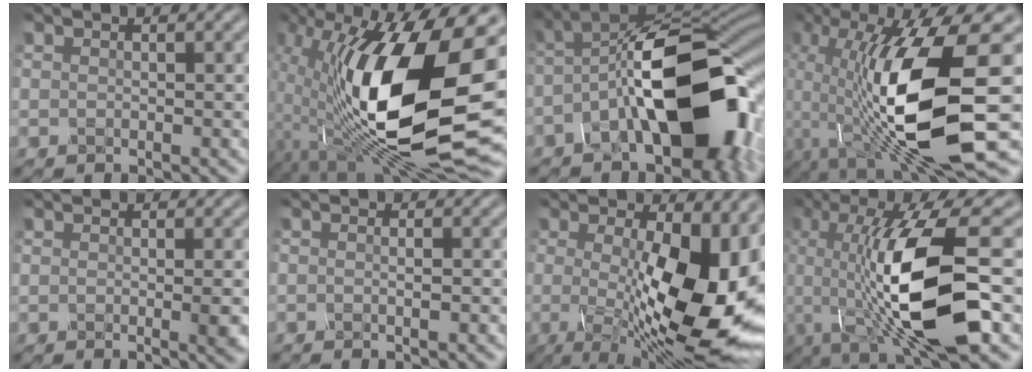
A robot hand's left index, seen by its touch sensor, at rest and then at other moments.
{"total": 17.0, "force": [-1.3, 6.8, 15.6], "torque": [-0.281, -0.009, -0.033]}
{"total": 16.7, "force": [-3.9, 8.5, 13.8], "torque": [-0.192, 0.007, -0.072]}
{"total": 13.7, "force": [-3.0, 3.2, 12.9], "torque": [-0.242, -0.021, -0.053]}
{"total": 1.3, "force": [-0.2, 0.3, 1.2], "torque": [-0.023, -0.003, 0.000]}
{"total": 0.9, "force": [-0.7, -0.1, 0.6], "torque": [-0.010, 0.000, -0.013]}
{"total": 13.4, "force": [-1.0, 4.1, 12.7], "torque": [-0.156, -0.011, -0.024]}
{"total": 12.5, "force": [-1.7, 3.0, 12.0], "torque": [-0.211, -0.002, -0.033]}